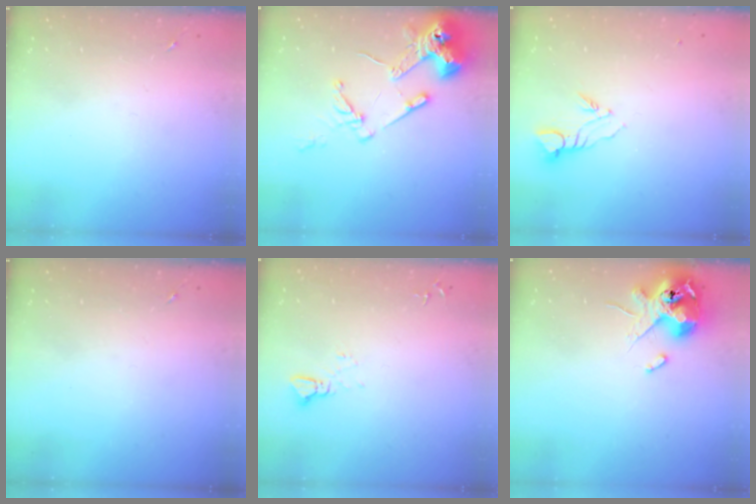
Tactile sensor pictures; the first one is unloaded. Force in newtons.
{"total": 14.1, "press": 13.9, "slide": 2.0}
{"total": 4.2, "press": 4.2, "slide": 0.1}
{"total": 0.0}
{"total": 3.7, "press": 3.7, "slide": 0.3}
{"total": 12.7, "press": 12.5, "slide": 2.1}